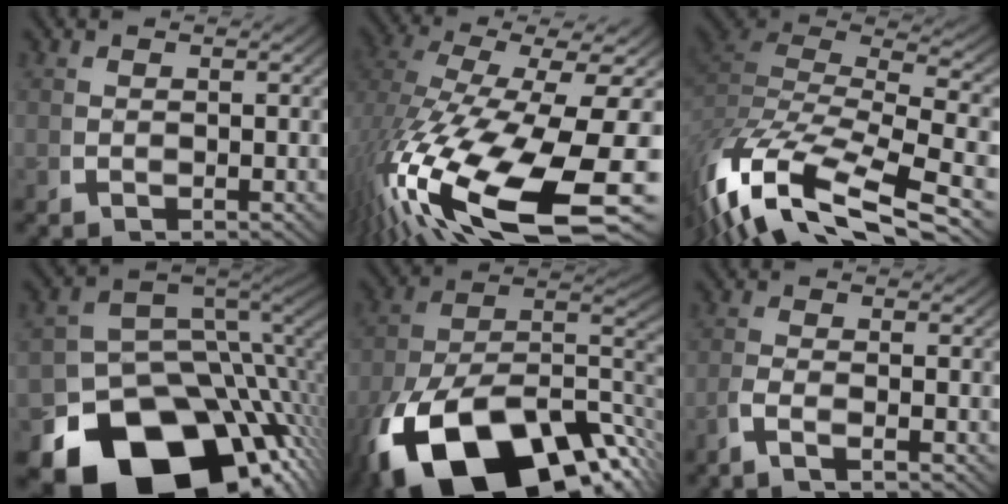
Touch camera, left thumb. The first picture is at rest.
{"total": 15.6, "force": [-3.8, 7.7, 13.1], "torque": [-0.290, -0.065, -0.017]}
{"total": 12.4, "force": [-2.6, 7.6, 9.5], "torque": [-0.211, -0.023, -0.034]}
{"total": 23.5, "force": [-8.9, 15.0, 15.7], "torque": [-0.249, -0.065, -0.120]}
{"total": 21.1, "force": [-6.9, 12.9, 15.3], "torque": [-0.275, -0.061, -0.082]}
{"total": 2.0, "force": [-1.1, 0.0, 1.7], "torque": [-0.039, 0.005, -0.028]}